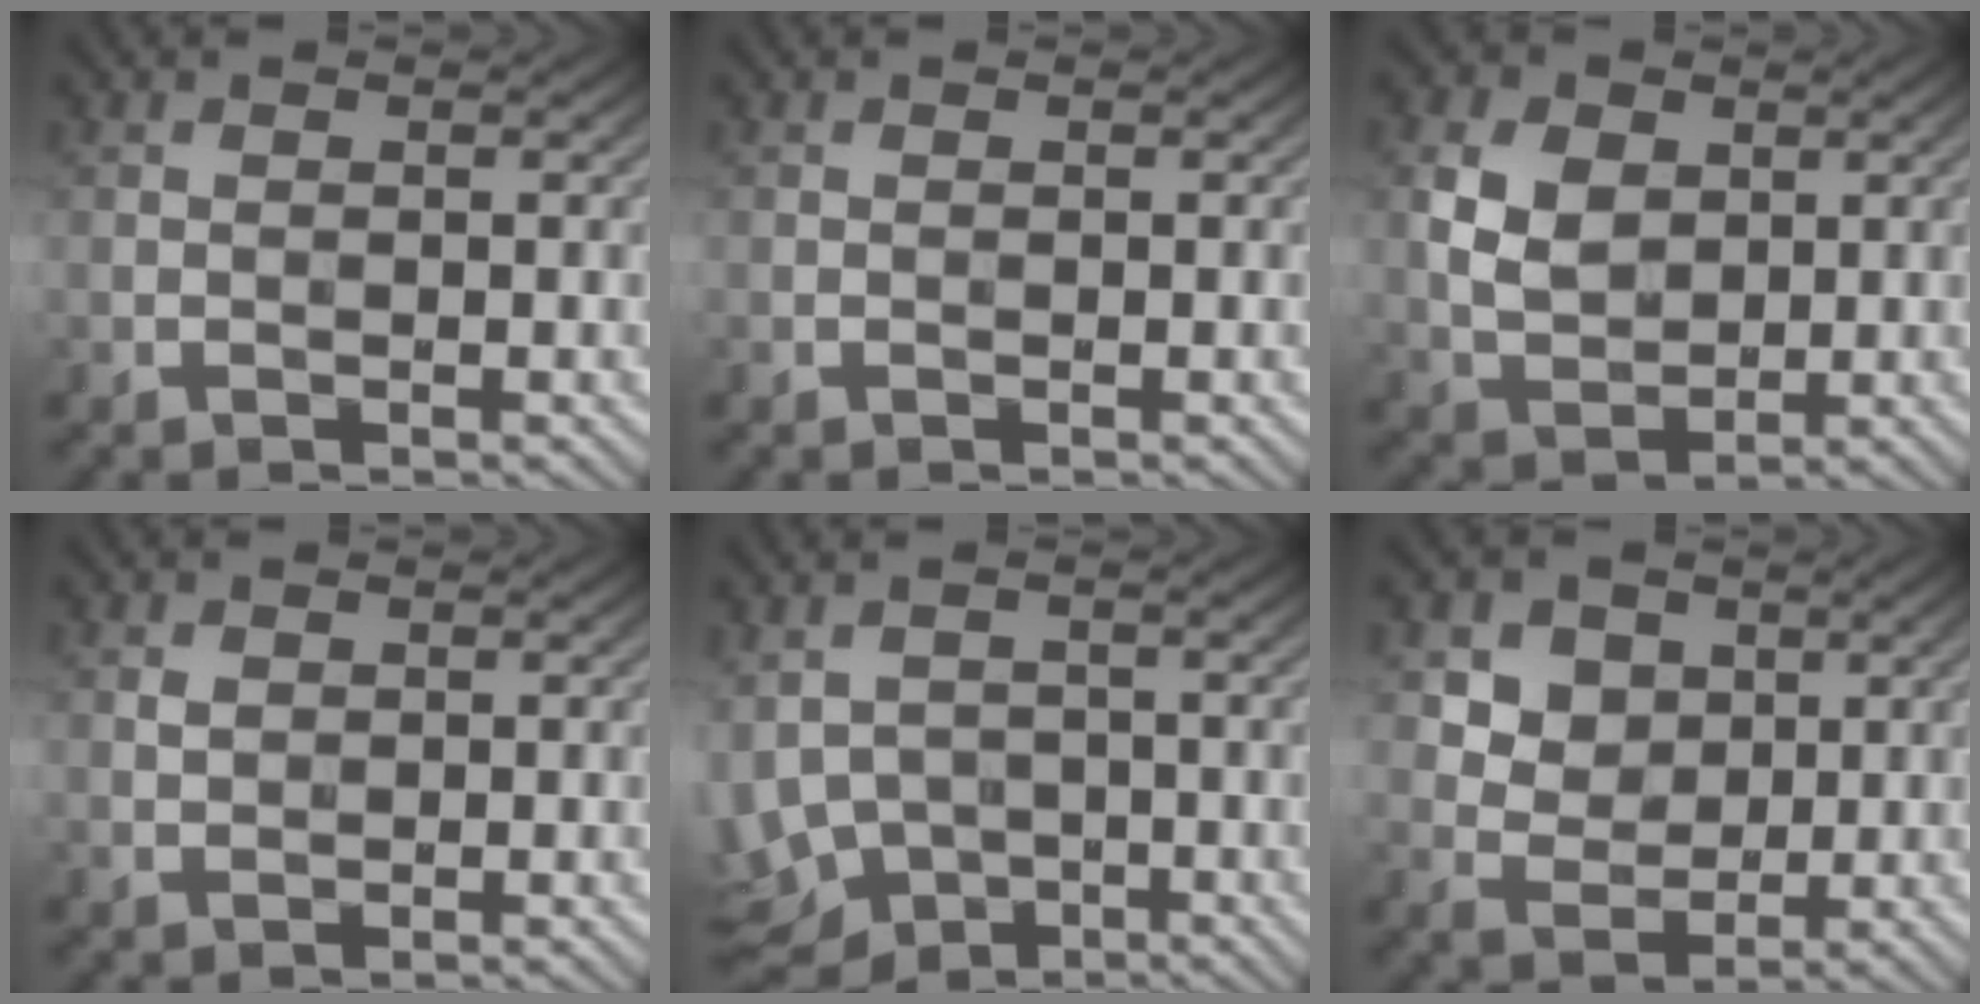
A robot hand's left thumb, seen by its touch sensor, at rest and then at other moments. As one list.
[{"total": 0.0}, {"total": 6.3, "force": [1.6, 4.6, 3.9], "torque": [-0.097, 0.003, 0.030]}, {"total": 1.3, "force": [0.4, 1.0, 0.7], "torque": [-0.017, -0.001, 0.009]}, {"total": 8.1, "force": [-2.7, 5.8, 5.1], "torque": [-0.122, -0.017, -0.038]}, {"total": 6.4, "force": [3.1, 4.9, 2.6], "torque": [-0.091, -0.014, 0.069]}]